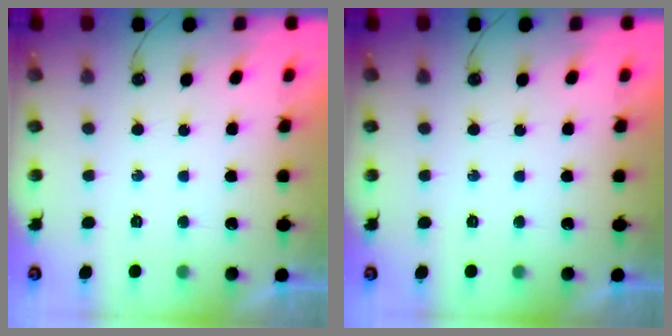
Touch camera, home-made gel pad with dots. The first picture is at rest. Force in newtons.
{"total": 0.0}